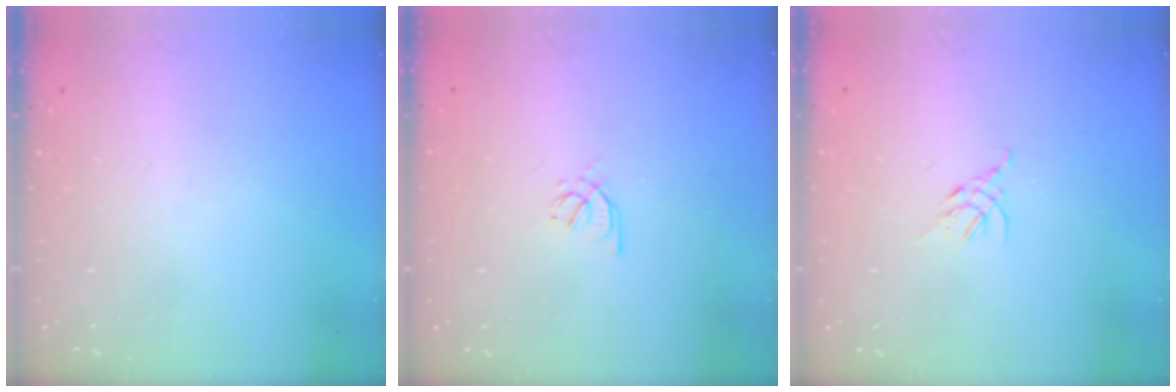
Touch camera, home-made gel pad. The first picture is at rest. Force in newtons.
{"total": 2.4, "press": 2.3, "slide": 0.6}
{"total": 2.7, "press": 2.6, "slide": 0.7}